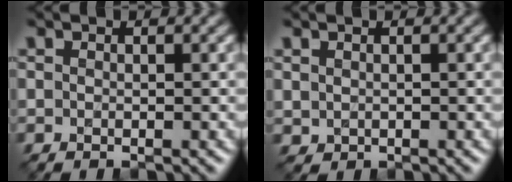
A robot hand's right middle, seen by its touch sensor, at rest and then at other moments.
{"total": 0.6, "force": [0.3, 0.5, 0.2], "torque": [-0.004, -0.003, 0.011]}